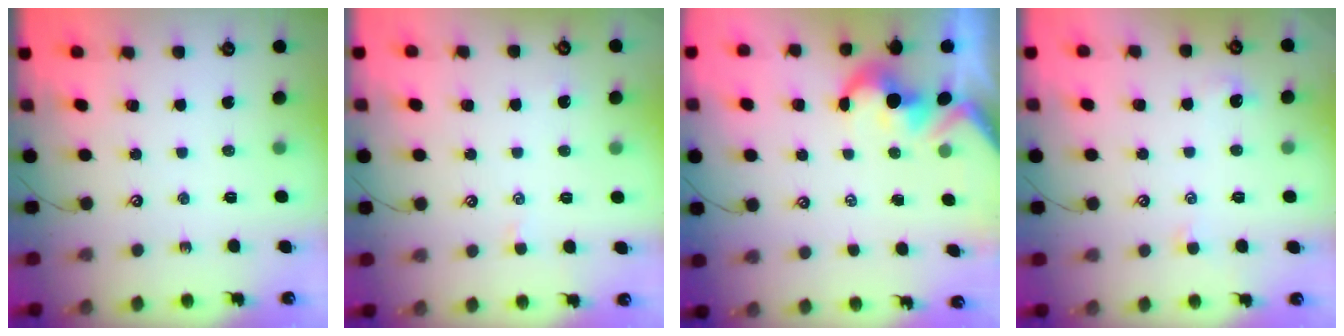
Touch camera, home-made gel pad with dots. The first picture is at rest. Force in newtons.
{"total": 2.7, "press": 2.6, "slide": 0.3}
{"total": 1.7, "press": 1.4, "slide": 1.0}
{"total": 0.5, "press": 0.1, "slide": 0.5}